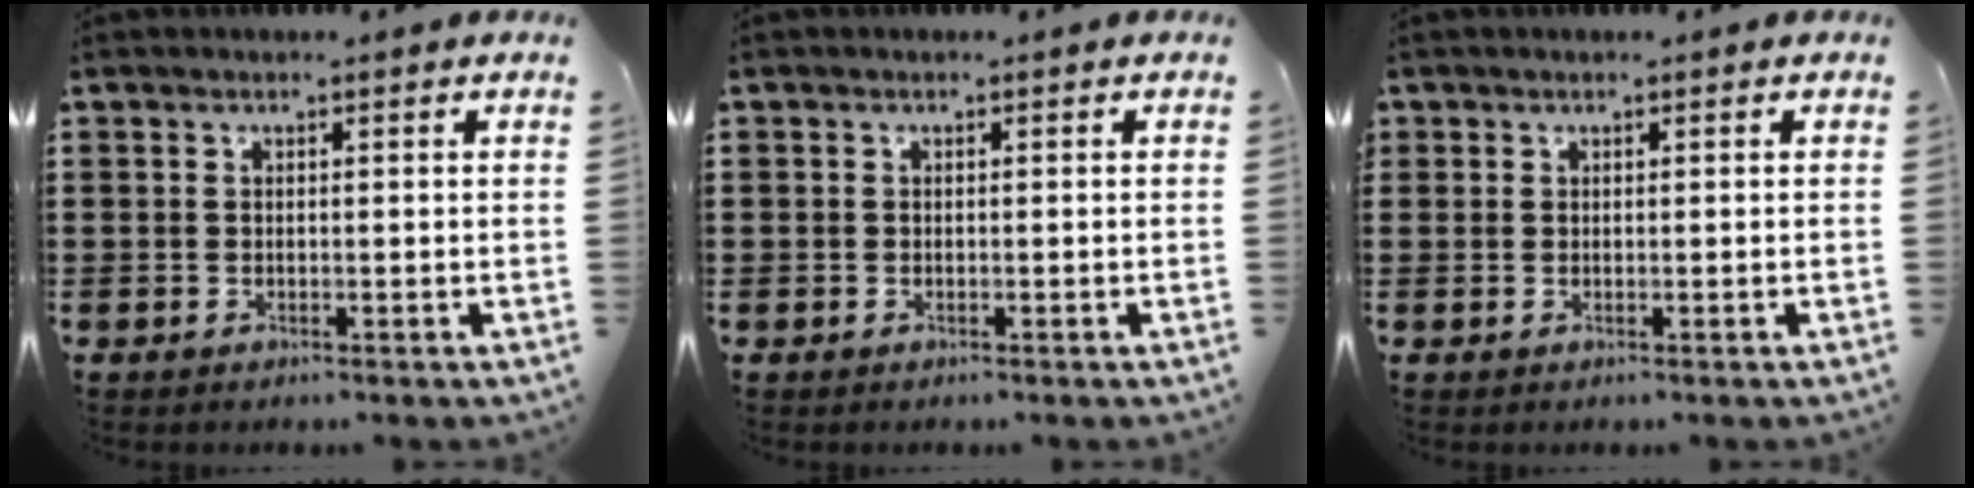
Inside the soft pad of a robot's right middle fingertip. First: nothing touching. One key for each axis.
{"total": 0.7, "fx": -0.2, "fy": 0.7, "fz": 0.0, "tx": -0.002, "ty": 0.004, "tz": -0.005}
{"total": 0.8, "fx": 0.4, "fy": 0.6, "fz": 0.0, "tx": -0.001, "ty": 0.004, "tz": 0.009}